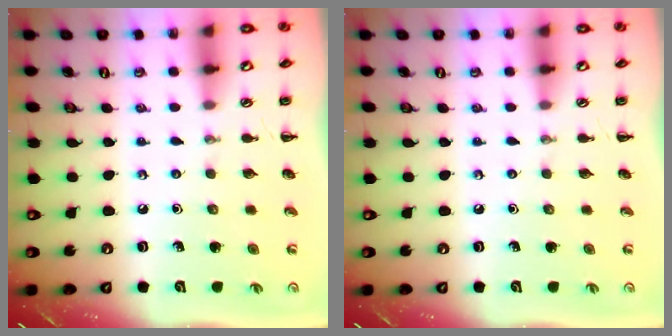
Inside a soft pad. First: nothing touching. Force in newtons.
{"total": 0.0}